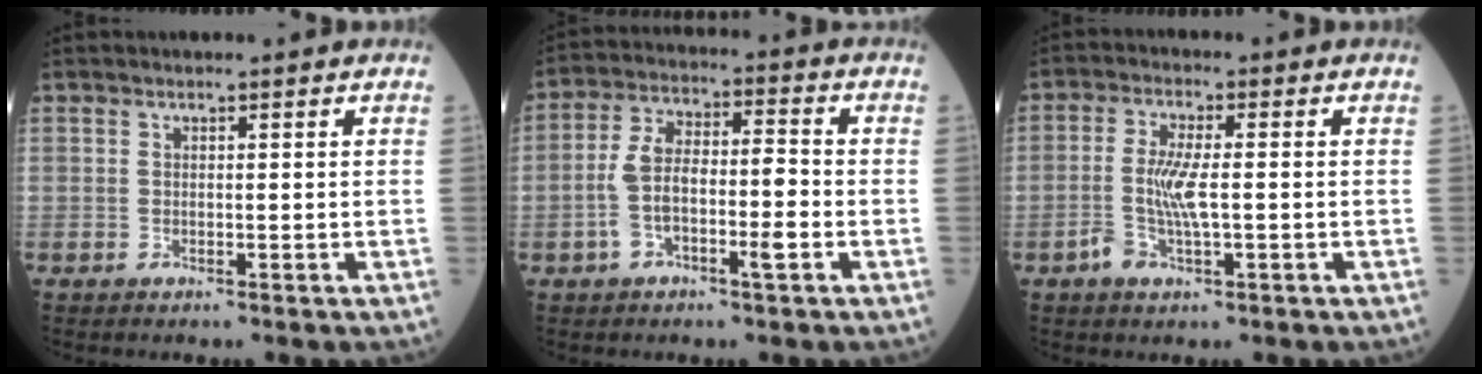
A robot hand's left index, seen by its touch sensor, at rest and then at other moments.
{"total": 8.8, "force": [-2.7, 2.8, 7.9], "torque": [-0.166, 0.027, -0.052]}
{"total": 5.1, "force": [-1.0, 1.2, 4.9], "torque": [-0.113, -0.003, -0.019]}